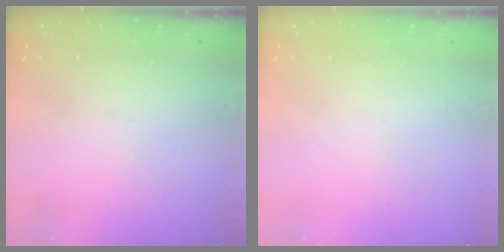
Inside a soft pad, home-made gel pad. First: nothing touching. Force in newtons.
{"total": 1.8, "press": 1.8, "slide": 0.2}